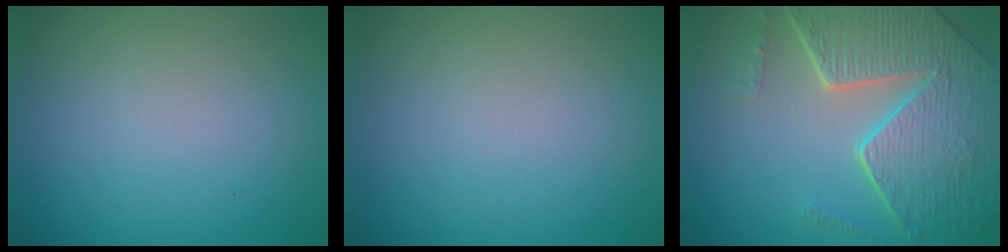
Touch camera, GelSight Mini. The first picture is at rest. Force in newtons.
{"total": 0.0}
{"total": 7.9, "press": 5.7, "slide": 5.4}